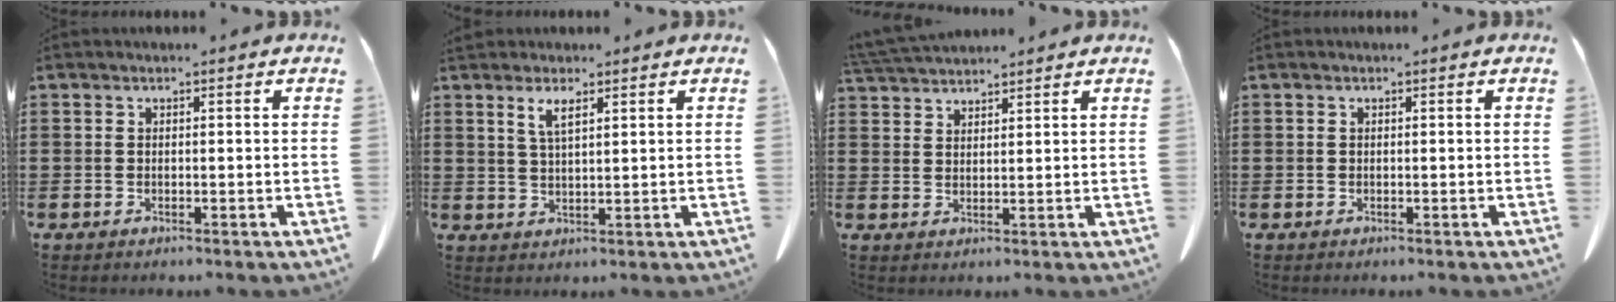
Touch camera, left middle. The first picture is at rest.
{"total": 3.4, "force": [2.1, 0.8, 2.6], "torque": [-0.056, 0.002, 0.038]}
{"total": 3.7, "force": [3.6, 0.4, 0.6], "torque": [-0.023, -0.007, 0.070]}
{"total": 0.0}